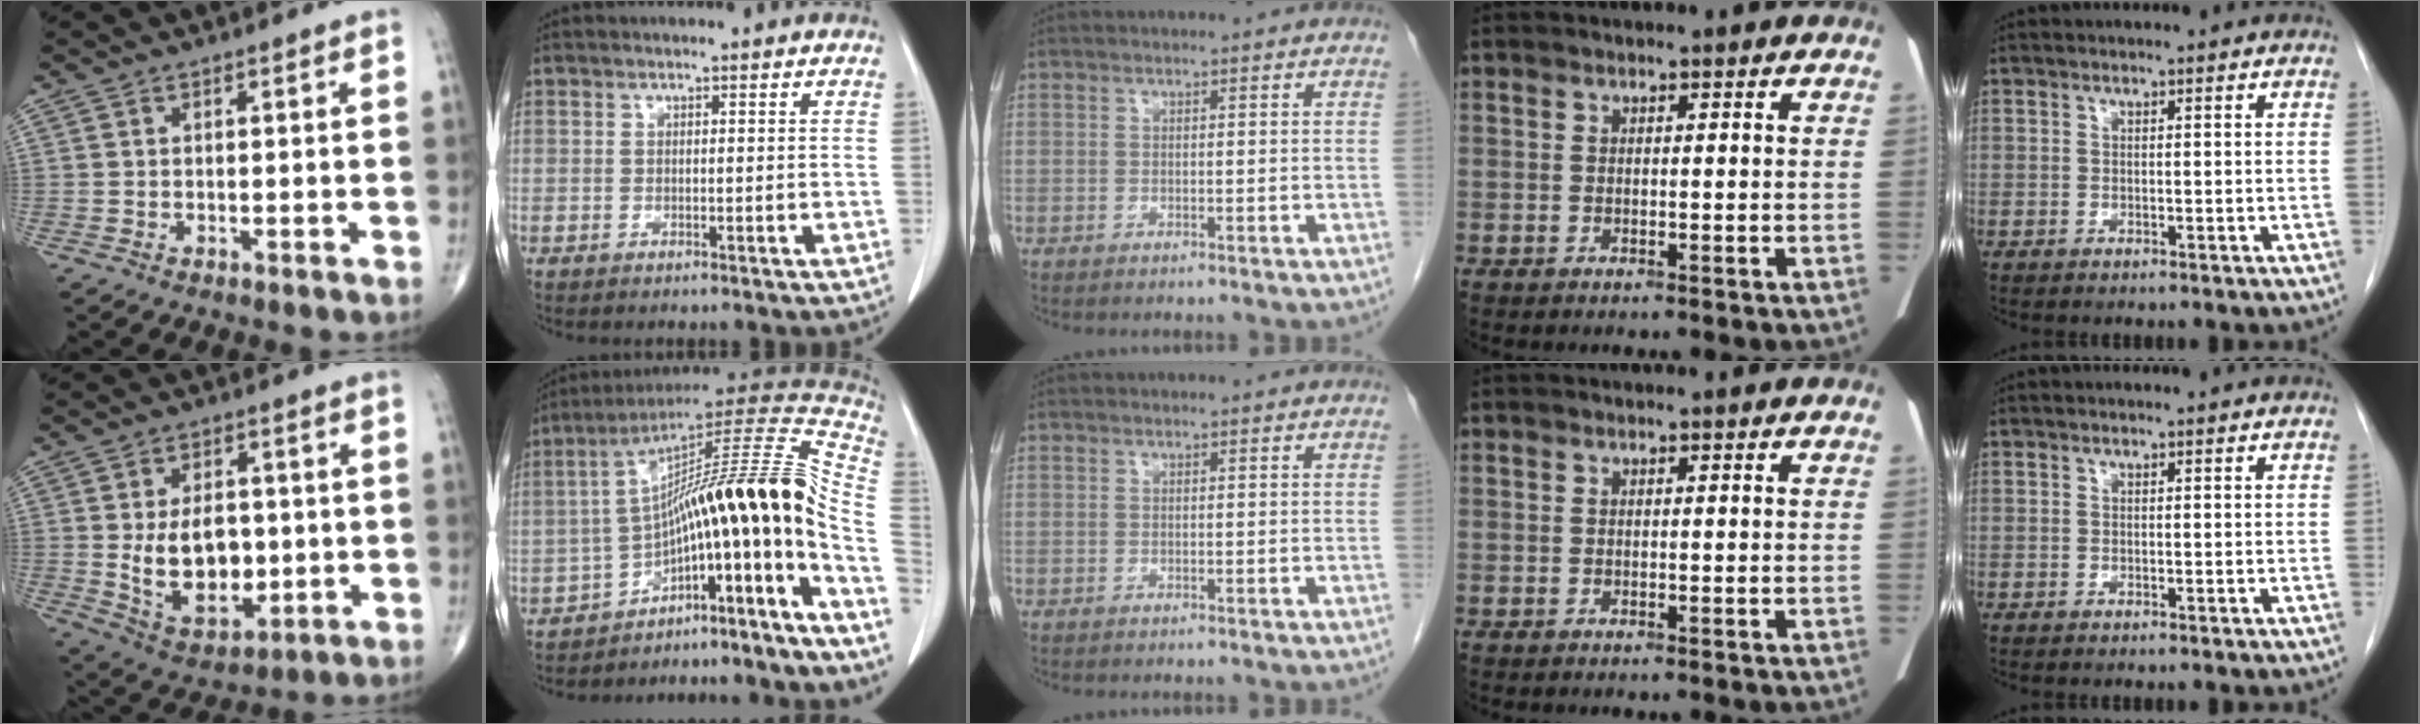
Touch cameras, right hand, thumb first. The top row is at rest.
{"thumb": {"total": 12.8, "force": [-0.6, 8.2, 9.8], "torque": [-0.131, -0.013, 0.009]}, "index": {"total": 25.0, "force": [-13.4, 2.1, 21.0], "torque": [-0.268, 0.047, -0.201]}}